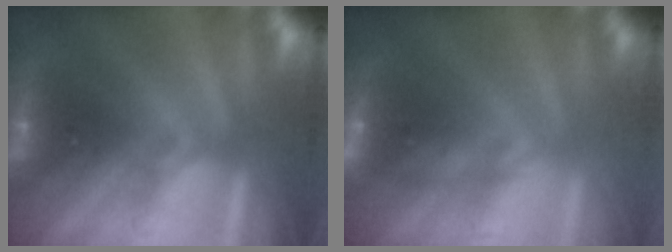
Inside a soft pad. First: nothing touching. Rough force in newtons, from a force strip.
{"total": 4.5}